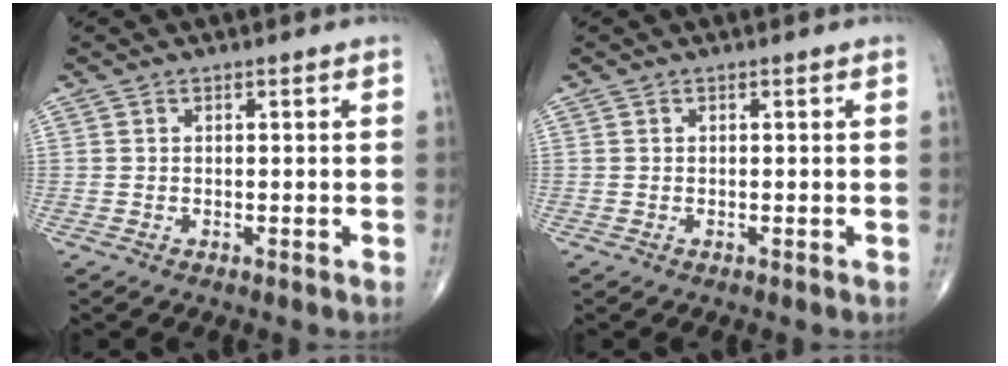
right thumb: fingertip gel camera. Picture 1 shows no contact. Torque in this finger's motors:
{"motor_torque": [0.00, 0.00, 0.01, 0.01, 0.00]}